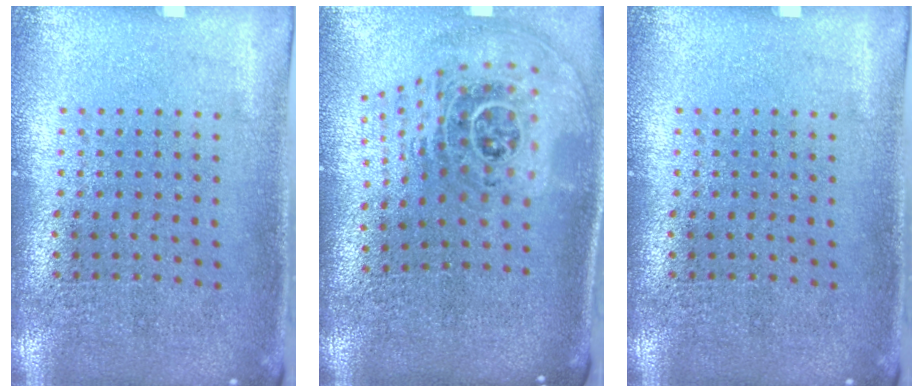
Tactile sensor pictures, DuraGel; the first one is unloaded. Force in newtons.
{"total": 2.3, "press": 1.6, "slide": 1.6}
{"total": 0.0}